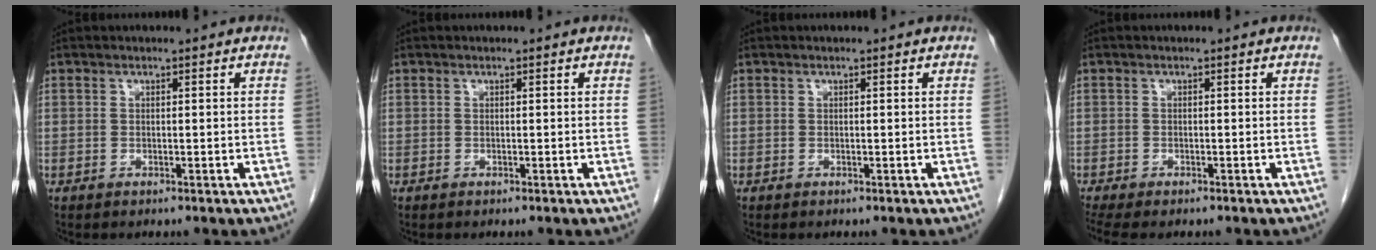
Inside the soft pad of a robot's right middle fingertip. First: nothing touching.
{"total": 0.0}
{"total": 0.0}
{"total": 5.1, "force": [-4.2, 1.4, 2.6], "torque": [-0.039, -0.006, -0.065]}